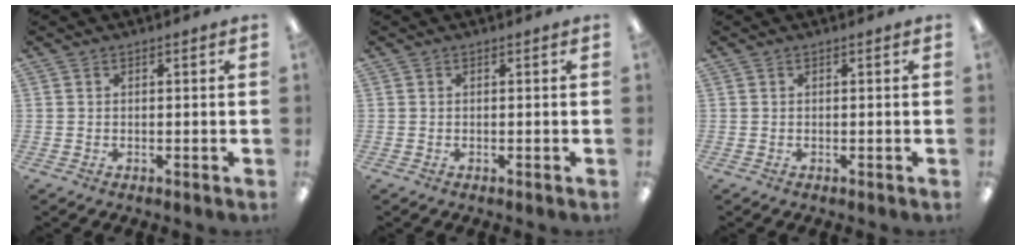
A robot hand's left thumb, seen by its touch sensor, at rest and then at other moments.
{"total": 0.0}
{"total": 0.0}